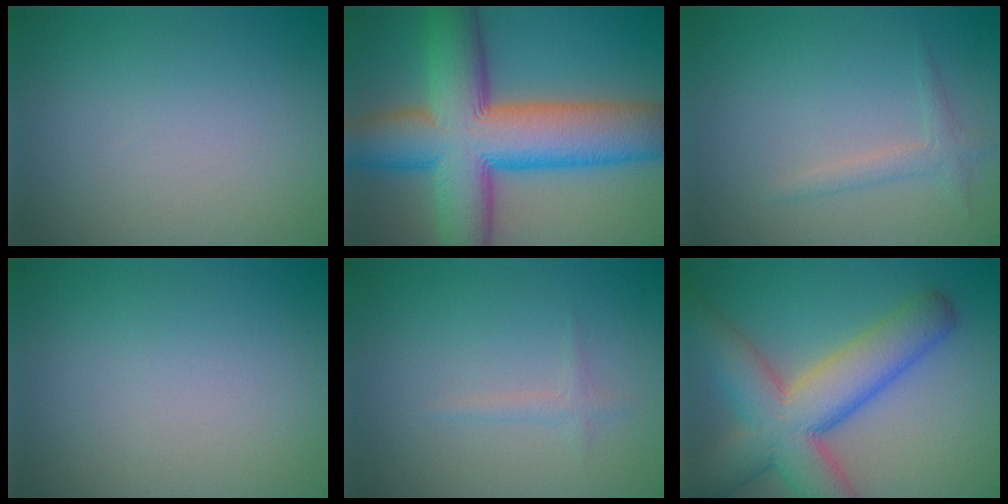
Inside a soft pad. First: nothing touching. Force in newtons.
{"total": 14.3, "press": 14.3, "slide": 0.6}
{"total": 1.4, "press": 1.4, "slide": 0.1}
{"total": 0.0}
{"total": 0.8, "press": 0.8, "slide": 0.1}
{"total": 9.9, "press": 9.9, "slide": 0.4}